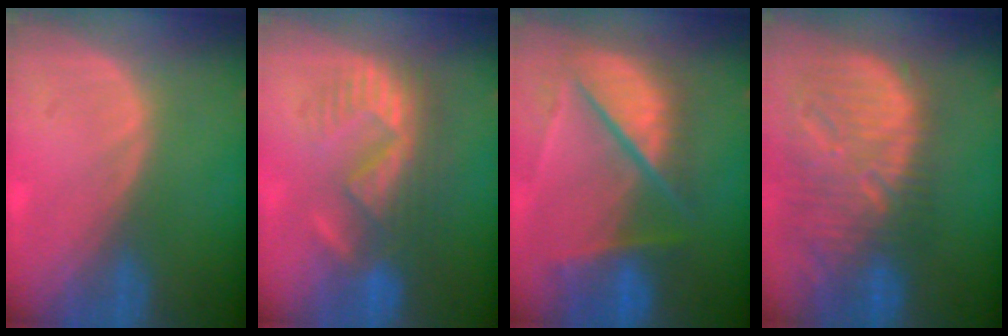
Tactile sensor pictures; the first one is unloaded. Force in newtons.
{"total": 8.9, "press": 8.4, "slide": 2.9}
{"total": 10.6, "press": 8.7, "slide": 6.0}
{"total": 13.4, "press": 11.5, "slide": 7.0}